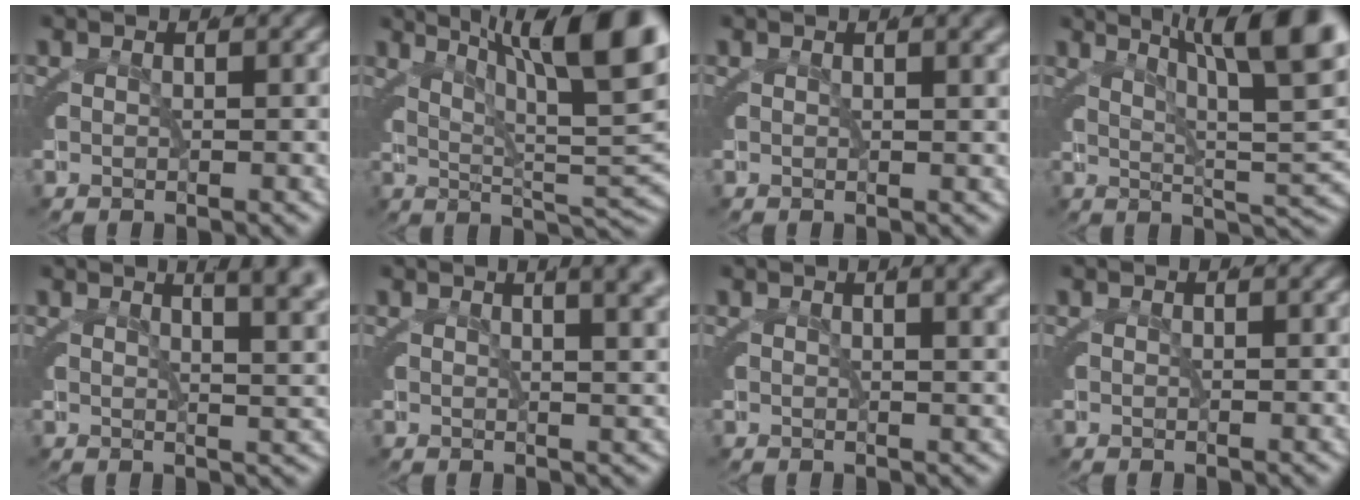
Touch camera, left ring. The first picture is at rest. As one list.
[{"total": 11.6, "force": [4.9, 3.5, 9.9], "torque": [-0.113, 0.011, 0.074]}, {"total": 0.9, "force": [0.5, -0.1, 0.7], "torque": [-0.011, 0.002, 0.009]}, {"total": 10.4, "force": [4.4, 2.9, 8.9], "torque": [-0.097, 0.011, 0.066]}, {"total": 6.6, "force": [3.9, 1.4, 5.1], "torque": [-0.043, 0.013, 0.053]}, {"total": 4.3, "force": [2.6, 0.6, 3.4], "torque": [-0.026, 0.014, 0.036]}, {"total": 2.4, "force": [1.4, 0.0, 1.9], "torque": [-0.017, 0.006, 0.021]}, {"total": 0.0}]